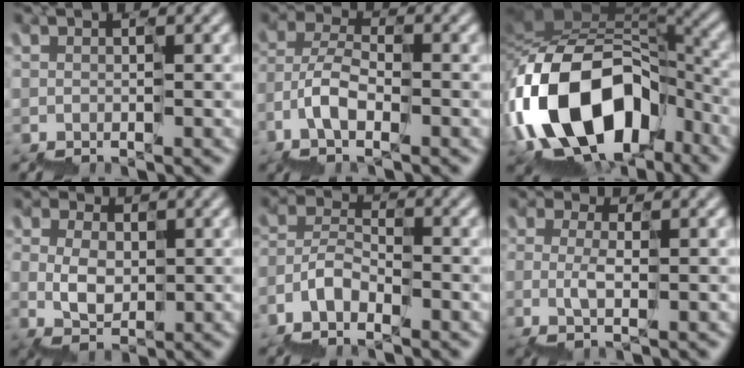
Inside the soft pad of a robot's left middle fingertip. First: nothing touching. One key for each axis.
{"total": 3.8, "fx": -2.1, "fy": 2.2, "fz": 2.2, "tx": -0.048, "ty": 0.015, "tz": -0.040}
{"total": 16.7, "fx": -4.6, "fy": 11.1, "fz": 11.6, "tx": -0.243, "ty": 0.006, "tz": -0.061}
{"total": 1.8, "fx": 0.7, "fy": 1.4, "fz": 0.7, "tx": -0.024, "ty": 0.011, "tz": 0.024}
{"total": 4.0, "fx": -3.4, "fy": 1.8, "fz": 1.2, "tx": -0.027, "ty": 0.012, "tz": -0.061}
{"total": 1.0, "fx": -0.1, "fy": 0.4, "fz": 0.9, "tx": -0.025, "ty": 0.005, "tz": 0.001}